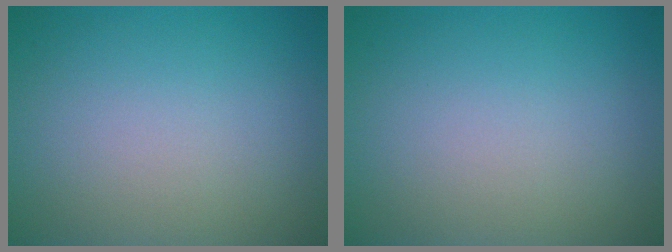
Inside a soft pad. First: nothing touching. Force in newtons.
{"total": 0.0}